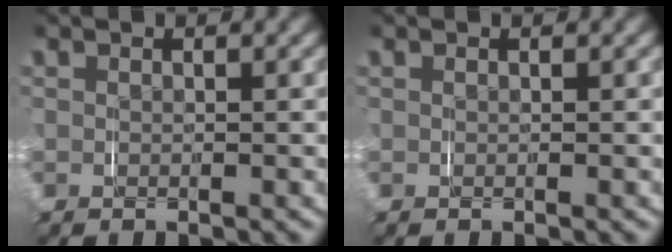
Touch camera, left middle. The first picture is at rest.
{"total": 0.0}